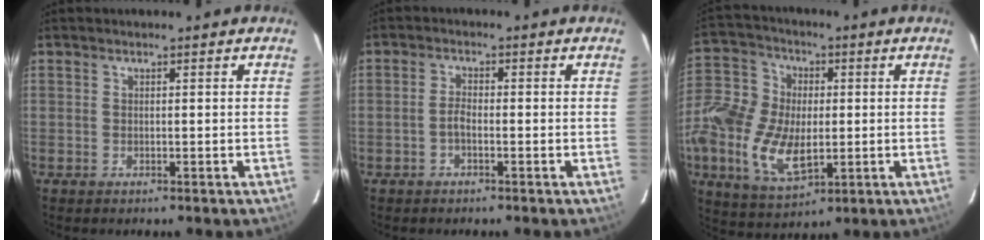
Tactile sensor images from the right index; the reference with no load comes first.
{"total": 2.0, "force": [-0.9, 0.7, 1.7], "torque": [-0.039, 0.006, -0.020]}
{"total": 19.3, "force": [-2.8, 12.8, 14.1], "torque": [-0.327, 0.003, -0.049]}